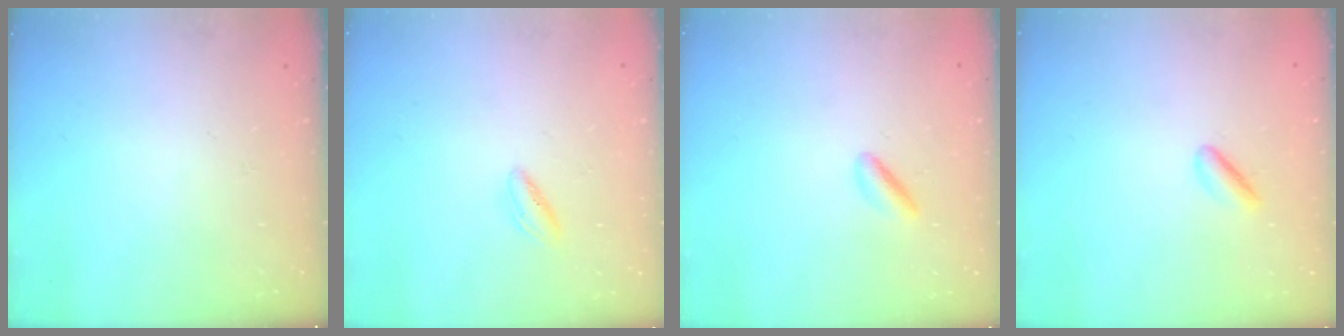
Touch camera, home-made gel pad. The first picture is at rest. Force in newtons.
{"total": 3.5, "press": 3.3, "slide": 1.1}
{"total": 2.3, "press": 2.2, "slide": 0.4}
{"total": 2.9, "press": 2.6, "slide": 1.2}